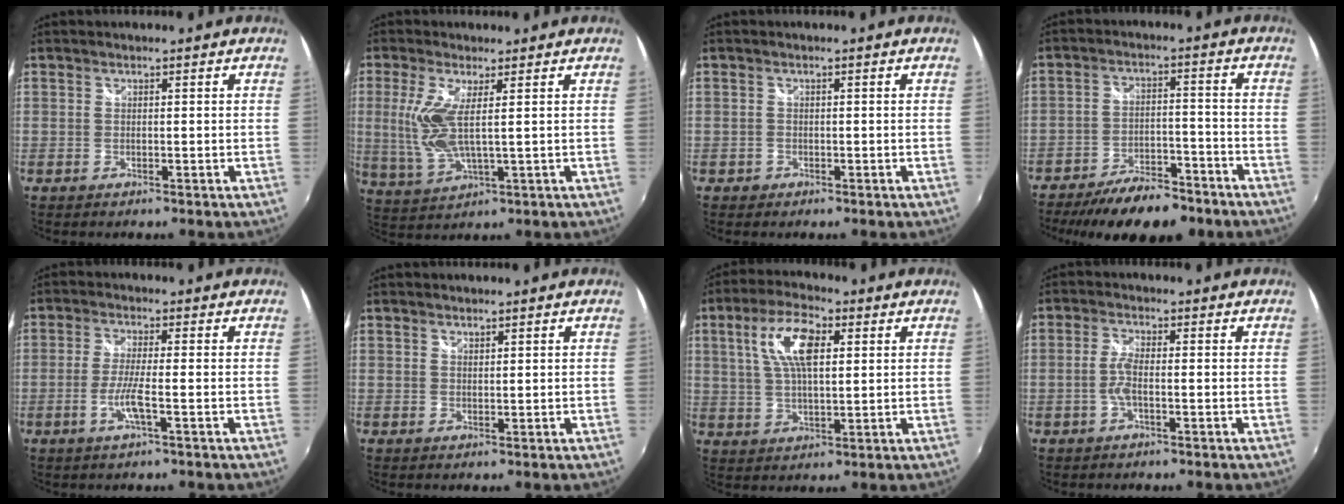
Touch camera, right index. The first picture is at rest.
{"total": 8.4, "force": [1.3, 2.0, 8.0], "torque": [-0.178, -0.008, 0.033]}
{"total": 1.4, "force": [-0.8, 1.1, 0.3], "torque": [-0.007, 0.000, -0.010]}
{"total": 15.2, "force": [-12.1, 4.9, 7.7], "torque": [-0.152, -0.010, -0.178]}
{"total": 4.7, "force": [-1.9, -0.1, 4.3], "torque": [-0.091, -0.006, -0.040]}
{"total": 0.8, "force": [0.7, 0.3, 0.1], "torque": [-0.002, 0.000, 0.013]}
{"total": 10.2, "force": [3.2, 4.1, 8.7], "torque": [-0.170, 0.016, 0.060]}
{"total": 3.0, "force": [-1.0, 0.5, 2.8], "torque": [-0.063, 0.002, -0.021]}